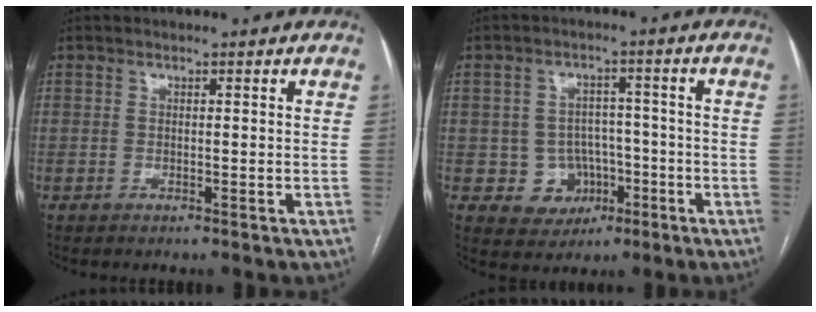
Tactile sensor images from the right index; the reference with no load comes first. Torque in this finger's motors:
{"motor_torque": [0.04, 0.08, -0.36, -0.17]}